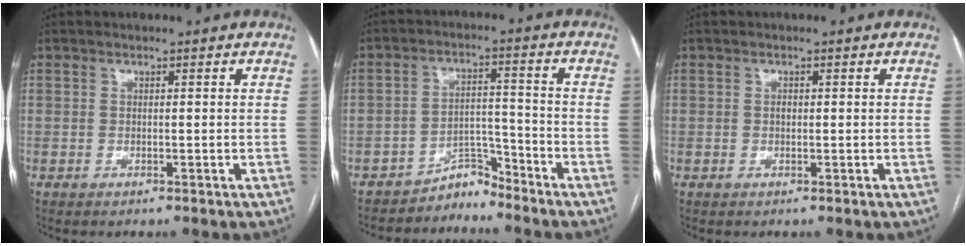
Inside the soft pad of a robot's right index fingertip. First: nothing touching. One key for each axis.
{"total": 4.2, "fx": -4.1, "fy": 0.8, "fz": -0.5, "tx": 0.016, "ty": 0.015, "tz": -0.067}
{"total": 0.7, "fx": 0.0, "fy": 0.5, "fz": 0.5, "tx": -0.008, "ty": 0.002, "tz": -0.002}